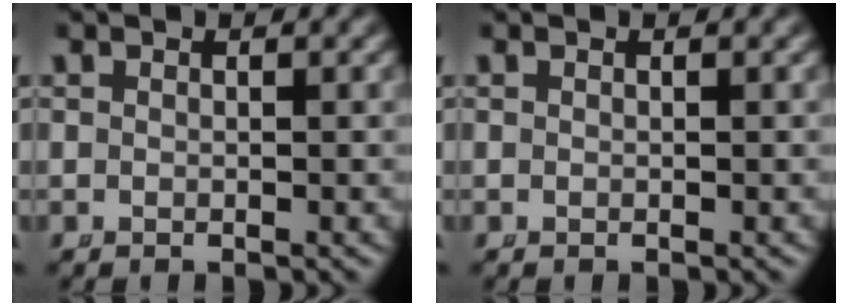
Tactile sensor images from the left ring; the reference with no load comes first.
{"total": 0.0}